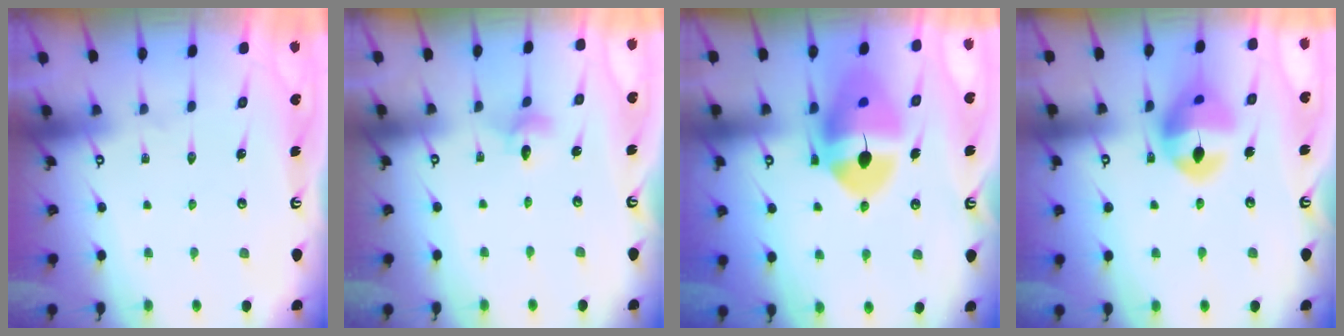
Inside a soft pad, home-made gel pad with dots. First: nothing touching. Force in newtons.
{"total": 3.3, "press": 3.3, "slide": 0.3}
{"total": 15.4, "press": 15.2, "slide": 2.1}
{"total": 14.5, "press": 14.4, "slide": 1.9}